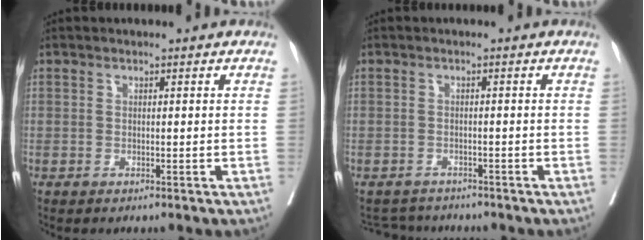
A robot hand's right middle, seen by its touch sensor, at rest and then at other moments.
{"total": 3.6, "force": [-3.5, 0.9, -0.4], "torque": [0.009, -0.005, -0.056]}